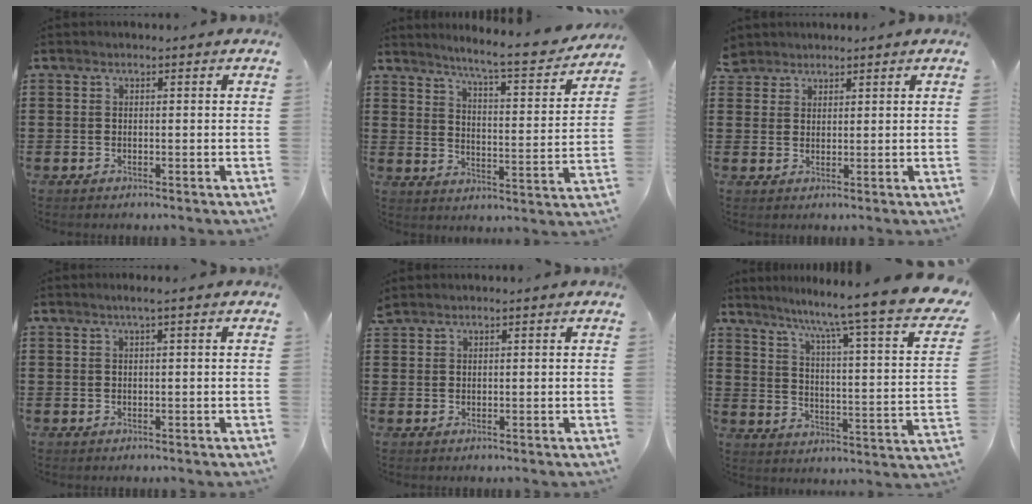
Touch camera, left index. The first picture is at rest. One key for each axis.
{"total": 7.4, "fx": 6.5, "fy": -0.3, "fz": 3.4, "tx": -0.077, "ty": -0.050, "tz": 0.104}
{"total": 2.5, "fx": 2.1, "fy": 1.3, "fz": -0.2, "tx": -0.006, "ty": 0.008, "tz": 0.042}
{"total": 1.2, "fx": 0.4, "fy": -0.1, "fz": 1.1, "tx": -0.019, "ty": -0.002, "tz": 0.007}
{"total": 1.0, "fx": 1.0, "fy": 0.2, "fz": 0.1, "tx": -0.004, "ty": 0.000, "tz": 0.019}
{"total": 8.2, "fx": 6.6, "fy": -1.2, "fz": 4.8, "tx": -0.110, "ty": -0.067, "tz": 0.096}